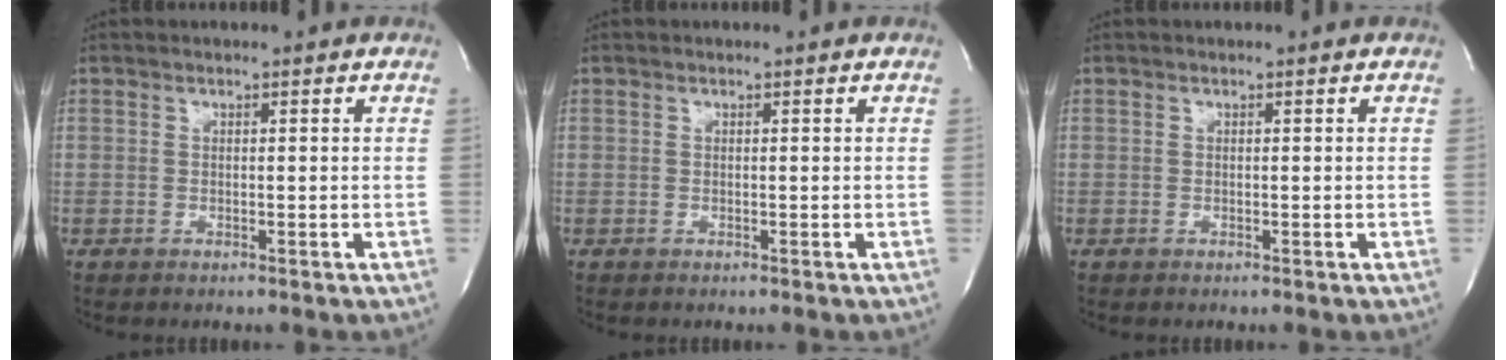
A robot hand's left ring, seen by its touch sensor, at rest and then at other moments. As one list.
[{"total": 0.0}, {"total": 0.0}]